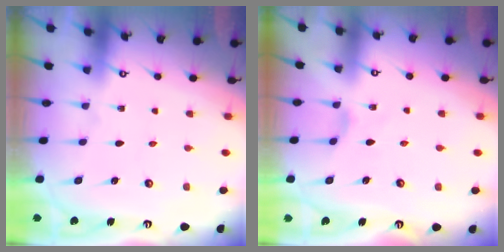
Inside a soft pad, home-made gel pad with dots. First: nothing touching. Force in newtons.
{"total": 2.0, "press": 2.0, "slide": 0.4}